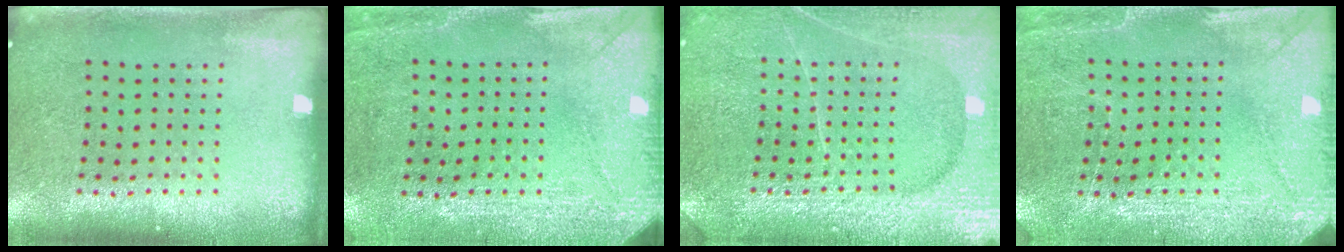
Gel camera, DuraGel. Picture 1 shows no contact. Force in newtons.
{"total": 2.9, "press": 2.4, "slide": 1.6}
{"total": 6.5, "press": 6.4, "slide": 0.8}
{"total": 2.9, "press": 2.8, "slide": 0.5}